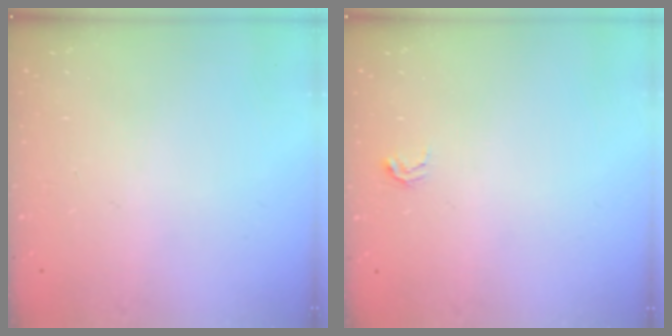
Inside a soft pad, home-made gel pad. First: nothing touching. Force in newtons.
{"total": 2.7, "press": 2.7, "slide": 0.4}